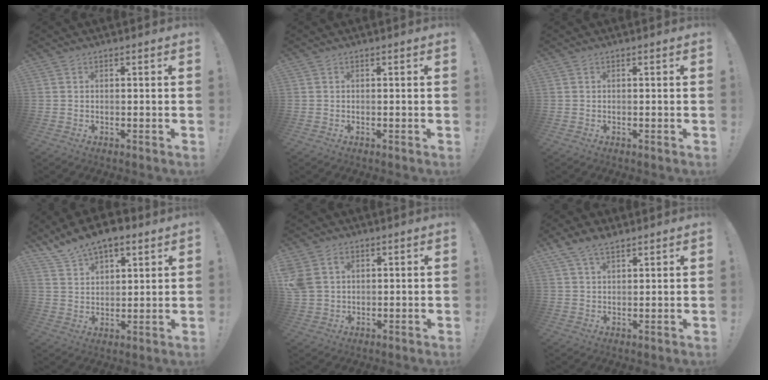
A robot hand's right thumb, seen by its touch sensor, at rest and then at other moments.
{"total": 0.0}
{"total": 0.0}
{"total": 9.2, "force": [7.4, 4.2, 3.6], "torque": [-0.071, -0.043, 0.142]}
{"total": 6.6, "force": [2.3, 5.3, 3.2], "torque": [-0.067, -0.003, 0.047]}
{"total": 5.8, "force": [4.2, 2.7, 2.9], "torque": [-0.050, -0.017, 0.080]}